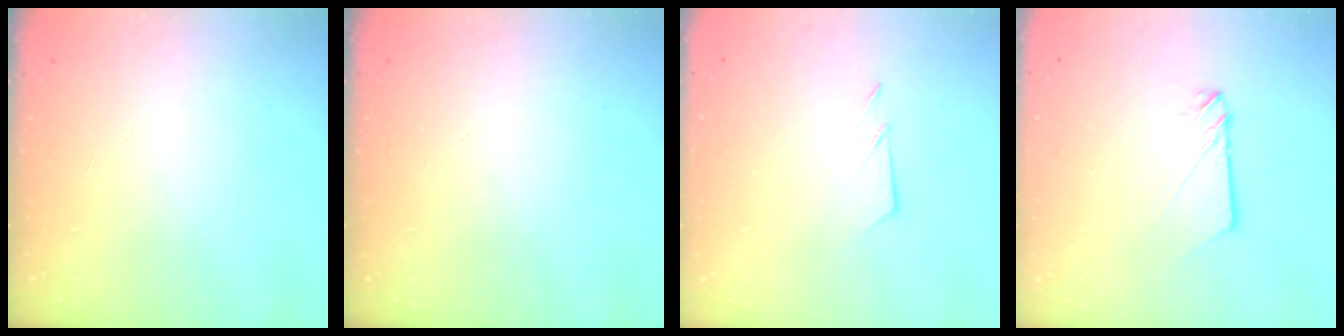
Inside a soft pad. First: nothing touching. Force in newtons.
{"total": 0.0}
{"total": 4.2, "press": 4.2, "slide": 0.5}
{"total": 3.0, "press": 3.0, "slide": 0.2}